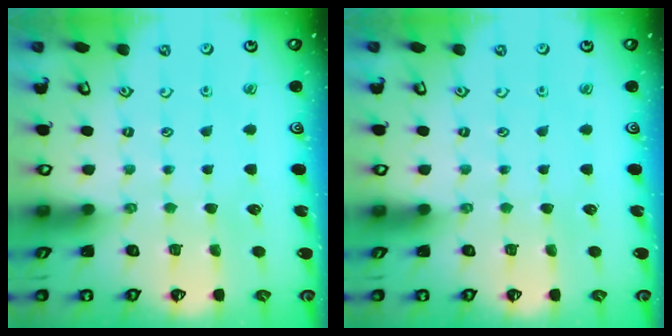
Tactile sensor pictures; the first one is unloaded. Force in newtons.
{"total": 0.0}